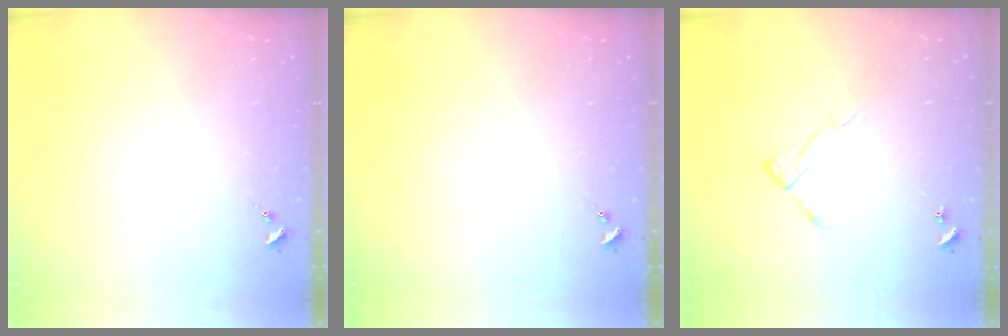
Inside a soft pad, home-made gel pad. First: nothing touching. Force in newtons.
{"total": 0.0}
{"total": 6.3, "press": 6.3, "slide": 0.4}